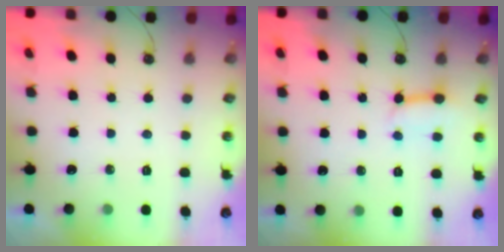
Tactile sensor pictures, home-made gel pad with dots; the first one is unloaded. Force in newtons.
{"total": 5.7, "press": 5.7, "slide": 0.7}